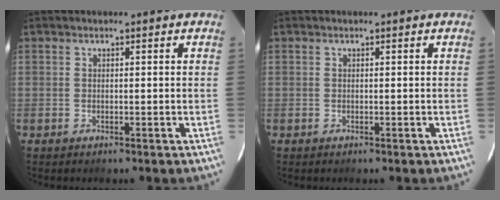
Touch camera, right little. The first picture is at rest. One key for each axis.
{"total": 0.0}